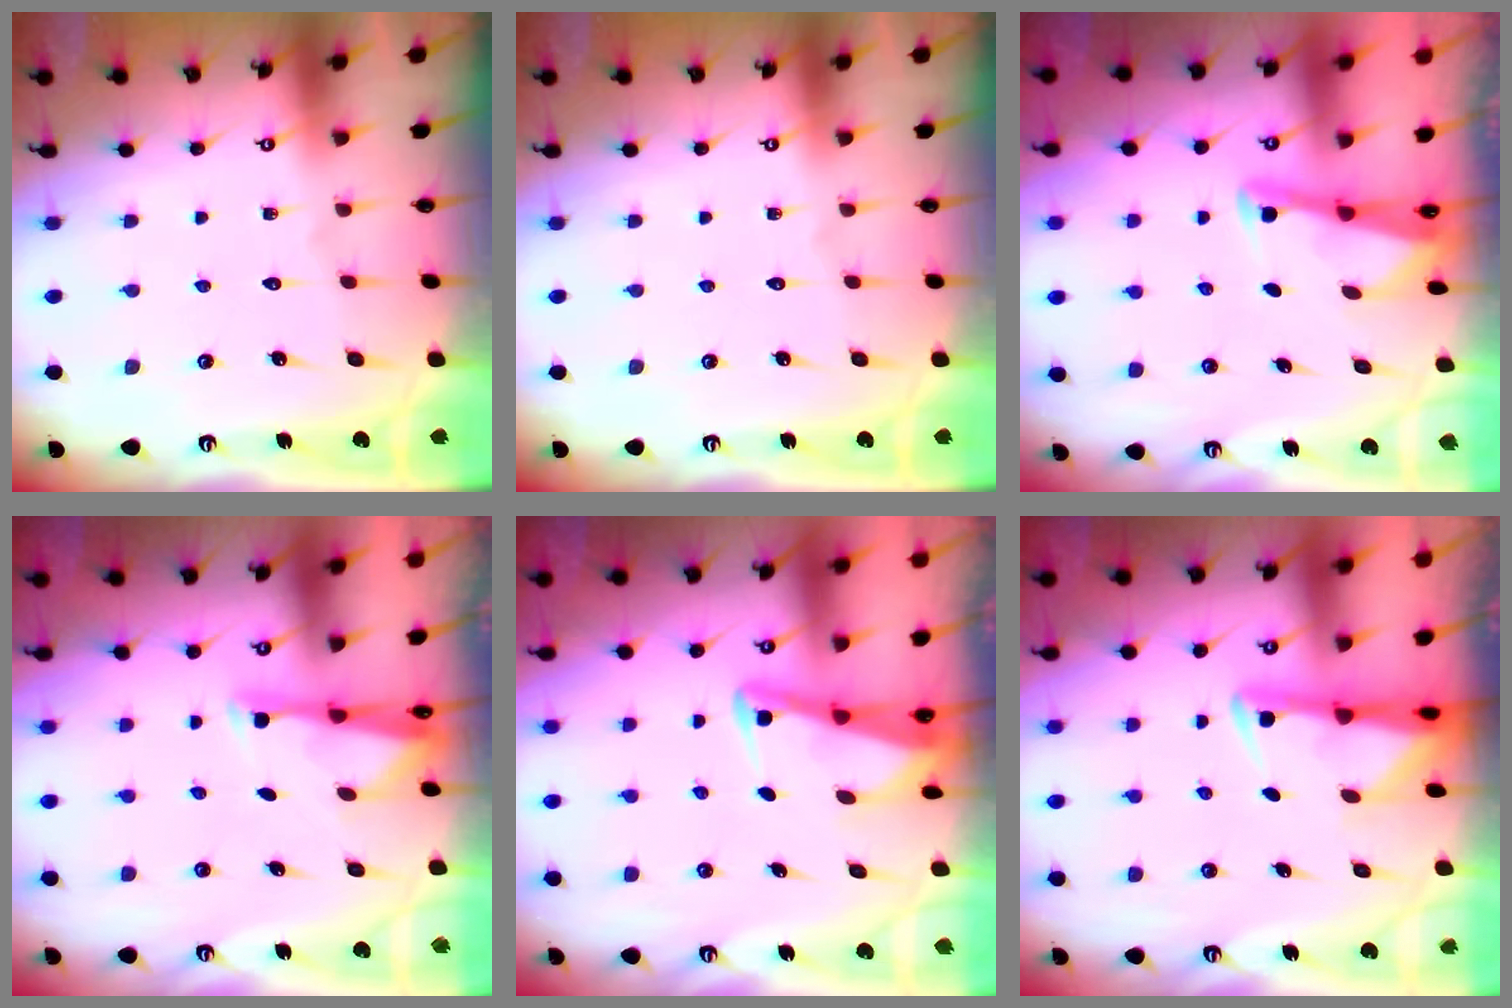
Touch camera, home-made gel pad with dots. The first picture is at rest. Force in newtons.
{"total": 0.0}
{"total": 2.6, "press": 2.6, "slide": 0.1}
{"total": 2.8, "press": 2.8, "slide": 0.5}
{"total": 2.9, "press": 2.9, "slide": 0.3}
{"total": 3.0, "press": 3.0, "slide": 0.6}